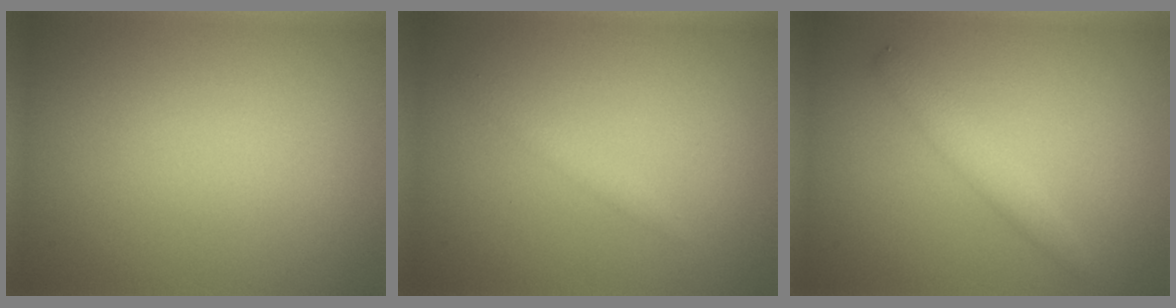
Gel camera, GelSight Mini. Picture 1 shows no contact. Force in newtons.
{"total": 1.1, "press": 1.1, "slide": 0.1}
{"total": 2.3, "press": 2.3, "slide": 0.1}